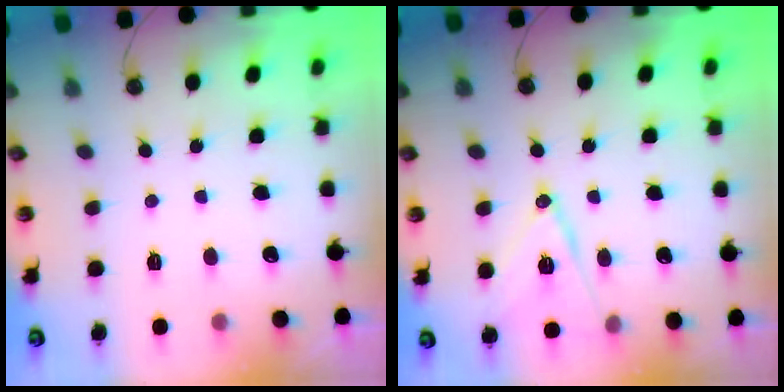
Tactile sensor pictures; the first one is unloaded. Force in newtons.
{"total": 13.6, "press": 13.2, "slide": 3.3}